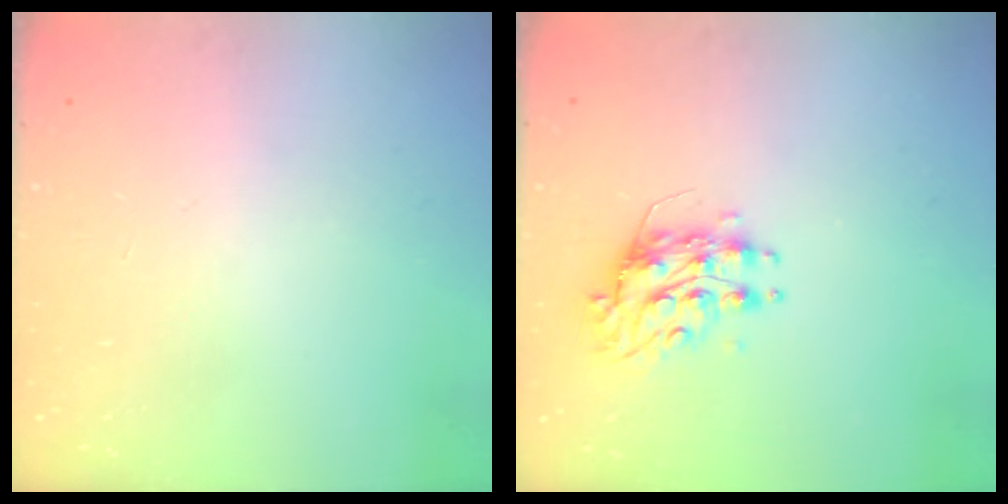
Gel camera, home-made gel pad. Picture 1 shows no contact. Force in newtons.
{"total": 8.1, "press": 8.1, "slide": 0.2}